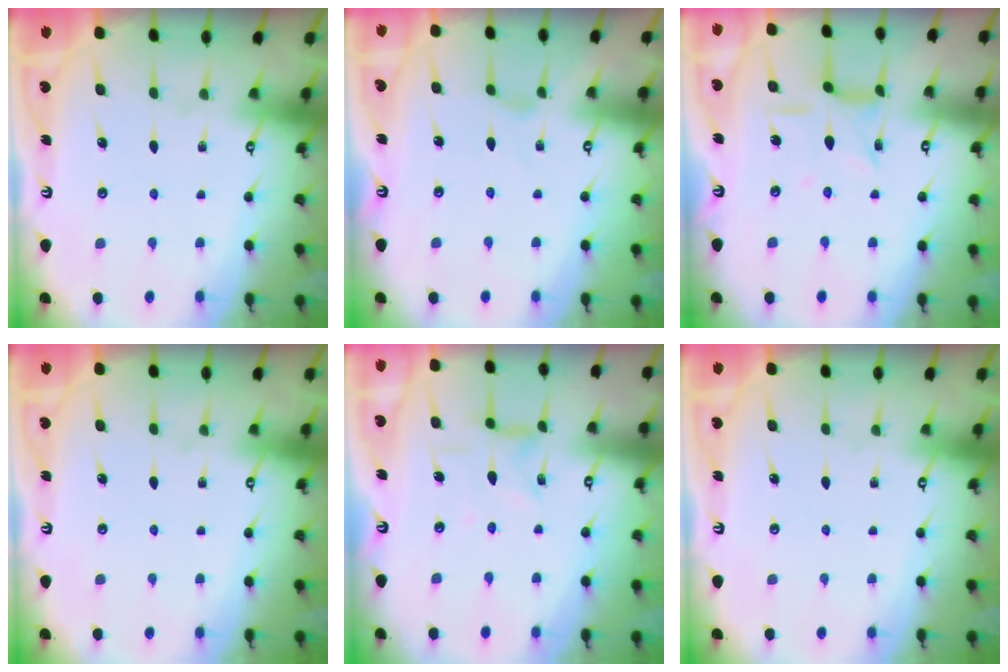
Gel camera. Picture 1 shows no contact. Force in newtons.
{"total": 0.0}
{"total": 7.5, "press": 7.5, "slide": 0.3}
{"total": 0.0}
{"total": 2.5, "press": 2.4, "slide": 0.4}
{"total": 0.0}